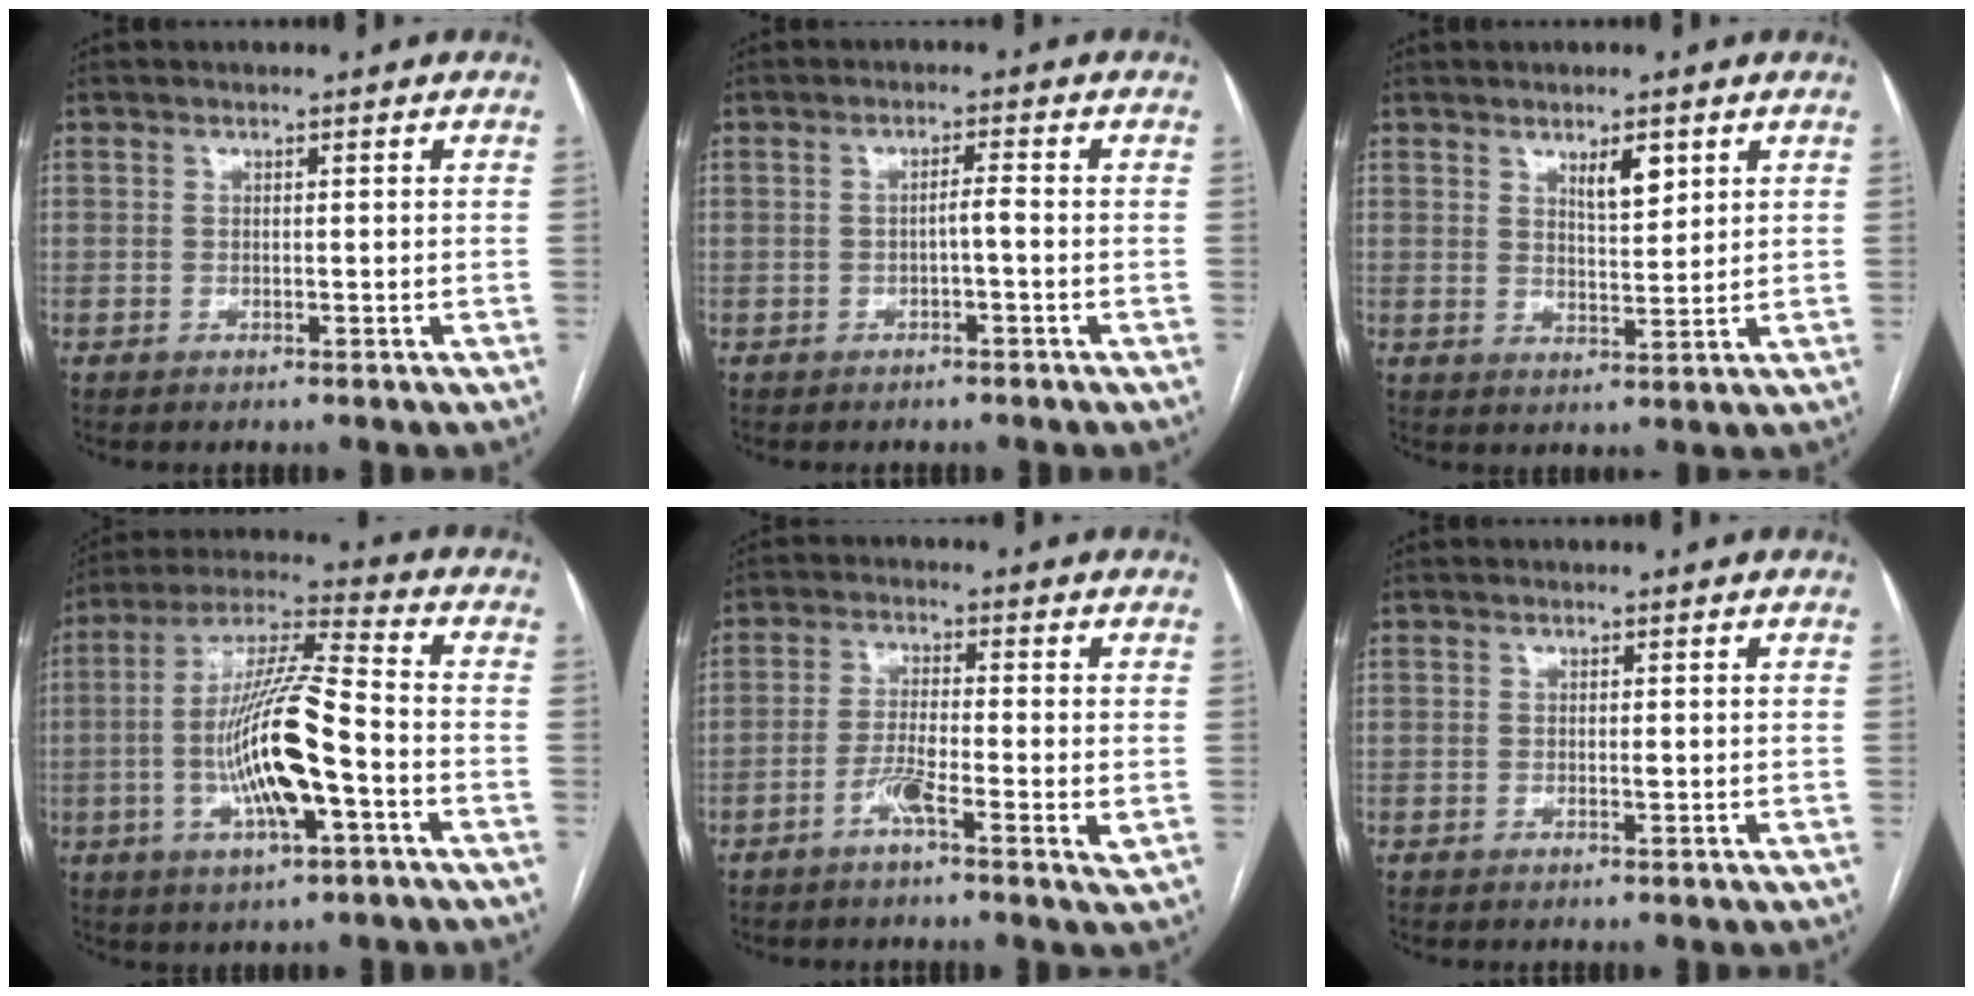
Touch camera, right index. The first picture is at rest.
{"total": 1.7, "force": [-0.5, 0.0, 1.6], "torque": [-0.025, 0.003, -0.009]}
{"total": 4.1, "force": [2.4, 1.2, 3.2], "torque": [-0.055, -0.003, 0.043]}
{"total": 15.2, "force": [-3.6, 2.0, 14.6], "torque": [-0.284, 0.003, -0.063]}
{"total": 5.6, "force": [-2.1, 0.3, 5.2], "torque": [-0.097, -0.003, -0.040]}
{"total": 0.7, "force": [-0.1, 0.1, 0.7], "torque": [-0.013, -0.002, -0.001]}